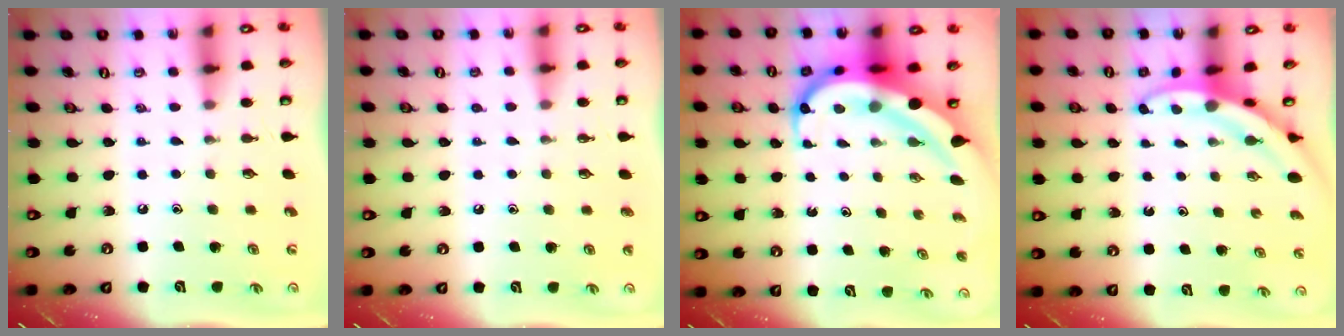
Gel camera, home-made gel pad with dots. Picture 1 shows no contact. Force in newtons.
{"total": 0.7, "press": 0.7, "slide": 0.0}
{"total": 12.5, "press": 12.4, "slide": 1.3}
{"total": 3.3, "press": 3.3, "slide": 0.3}